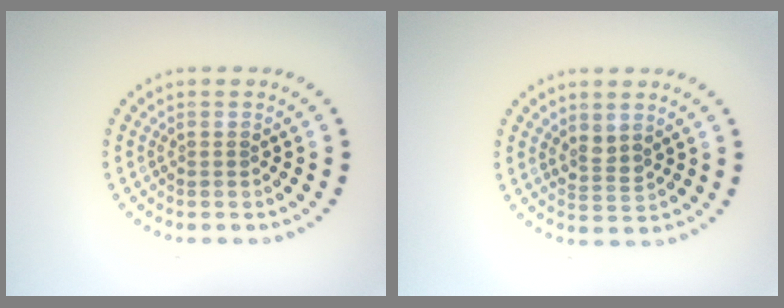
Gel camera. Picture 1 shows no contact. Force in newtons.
{"total": 1.7, "press": 1.3, "slide": 1.0}